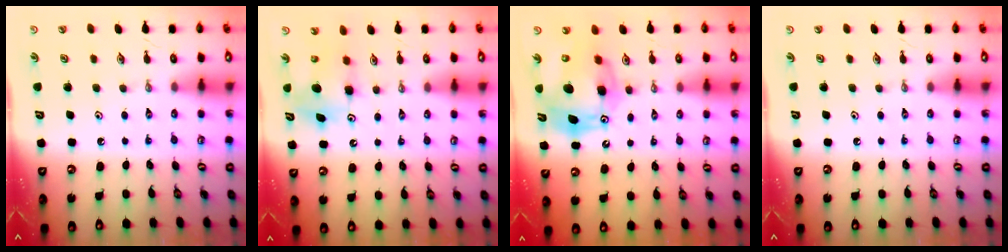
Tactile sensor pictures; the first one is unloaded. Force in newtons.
{"total": 7.2, "press": 7.2, "slide": 0.4}
{"total": 16.5, "press": 16.3, "slide": 2.7}
{"total": 0.0}